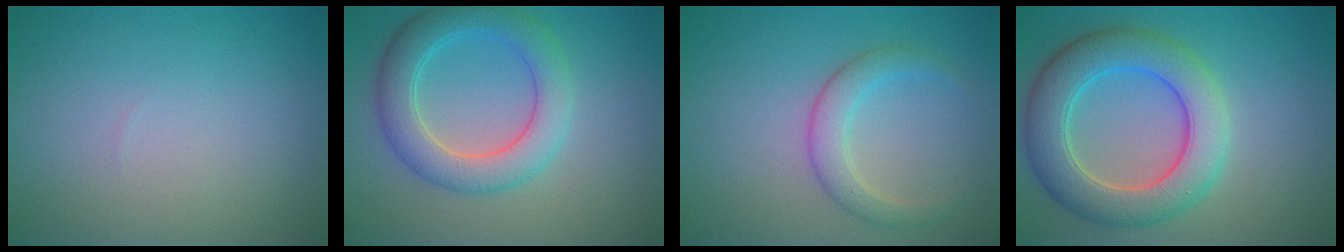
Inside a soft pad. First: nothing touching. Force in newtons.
{"total": 5.5, "press": 5.5, "slide": 0.4}
{"total": 2.9, "press": 2.9, "slide": 0.3}
{"total": 7.6, "press": 7.6, "slide": 0.3}